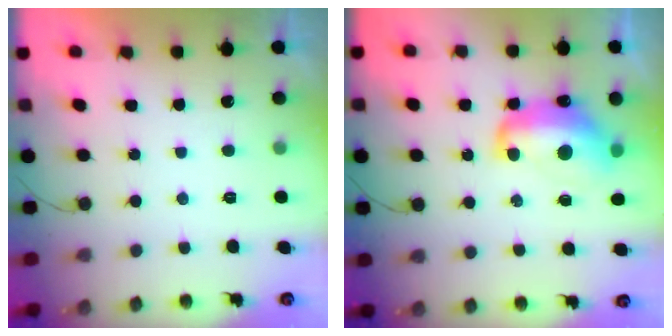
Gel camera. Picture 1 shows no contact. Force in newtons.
{"total": 14.0, "press": 14.0, "slide": 1.0}